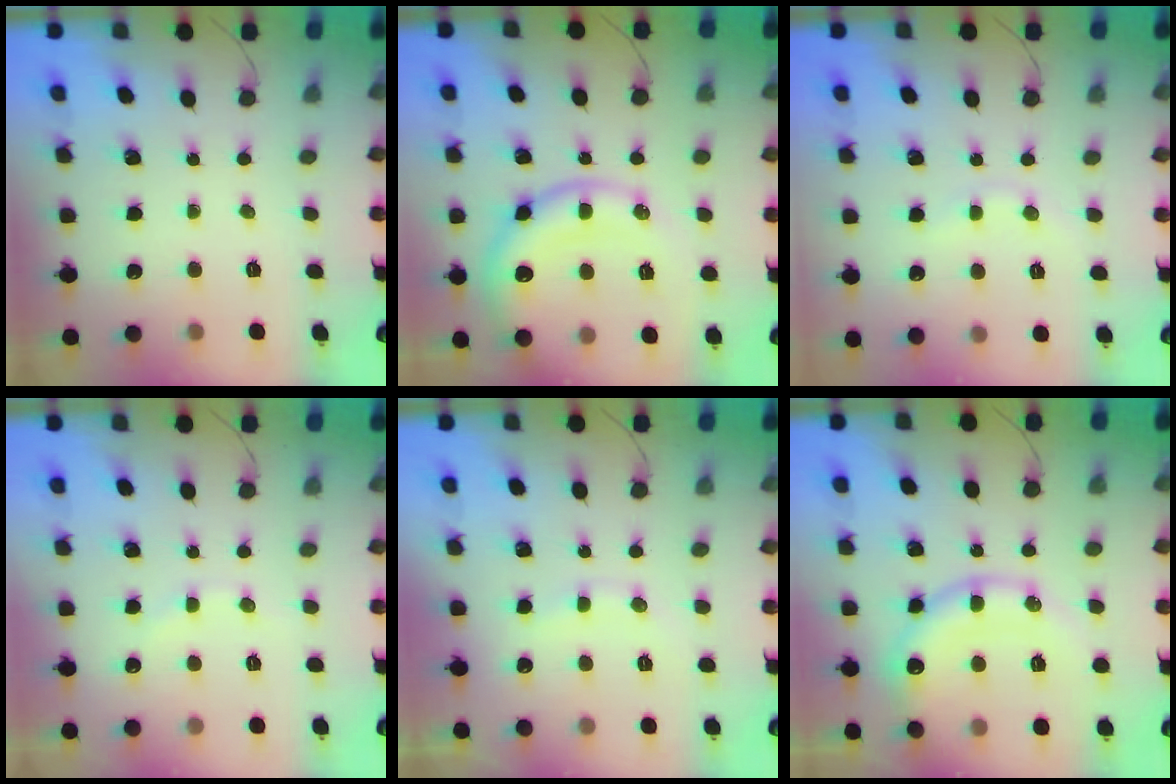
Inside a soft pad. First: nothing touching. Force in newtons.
{"total": 15.2, "press": 15.1, "slide": 1.7}
{"total": 4.6, "press": 4.4, "slide": 1.3}
{"total": 4.1, "press": 3.9, "slide": 1.2}
{"total": 7.9, "press": 7.9, "slide": 1.0}
{"total": 16.8, "press": 16.7, "slide": 2.2}